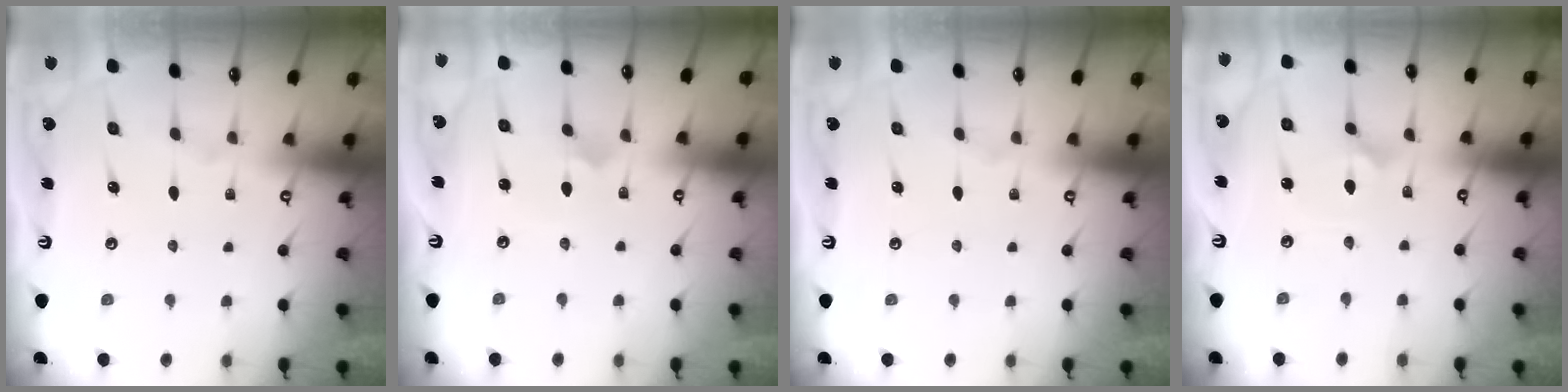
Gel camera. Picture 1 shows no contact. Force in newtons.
{"total": 2.7, "press": 2.7, "slide": 0.1}
{"total": 0.0}
{"total": 2.4, "press": 2.4, "slide": 0.1}